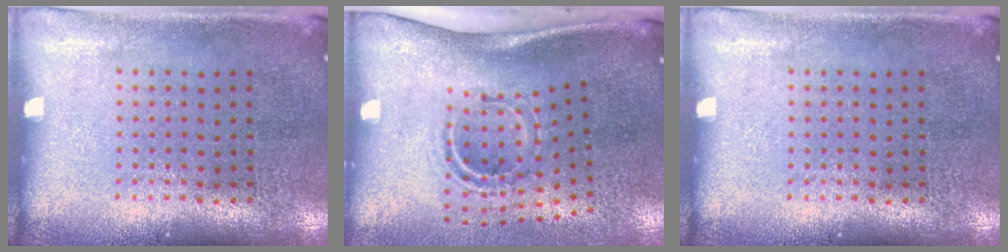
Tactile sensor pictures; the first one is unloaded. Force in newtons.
{"total": 2.2, "press": 1.2, "slide": 1.9}
{"total": 0.0}